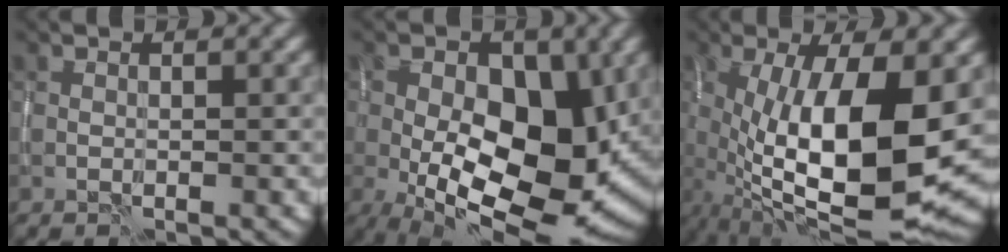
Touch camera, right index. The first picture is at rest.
{"total": 15.6, "force": [-1.8, 8.3, 13.1], "torque": [-0.211, -0.013, -0.033]}
{"total": 14.9, "force": [-1.4, 5.5, 13.8], "torque": [-0.229, -0.012, -0.019]}